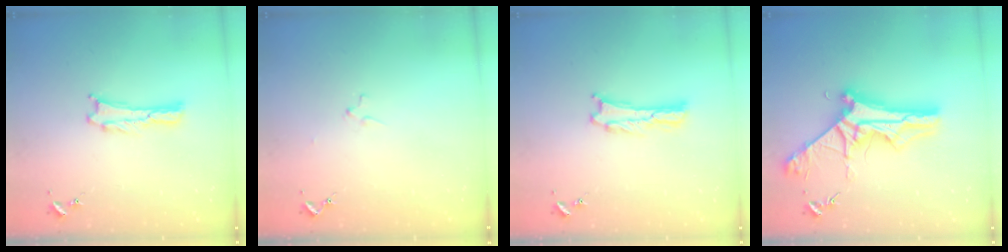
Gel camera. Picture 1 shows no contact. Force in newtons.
{"total": 1.1, "press": 1.1, "slide": 0.1}
{"total": 0.6, "press": 0.5, "slide": 0.2}
{"total": 9.4, "press": 9.4, "slide": 1.0}